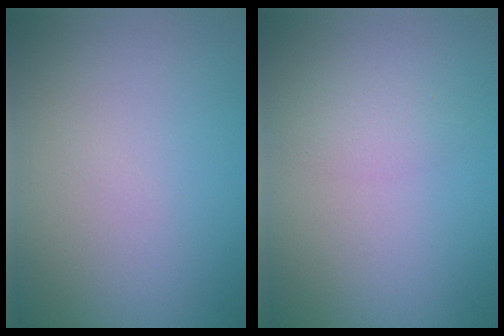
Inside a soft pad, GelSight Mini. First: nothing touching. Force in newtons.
{"total": 1.6, "press": 1.6, "slide": 0.0}